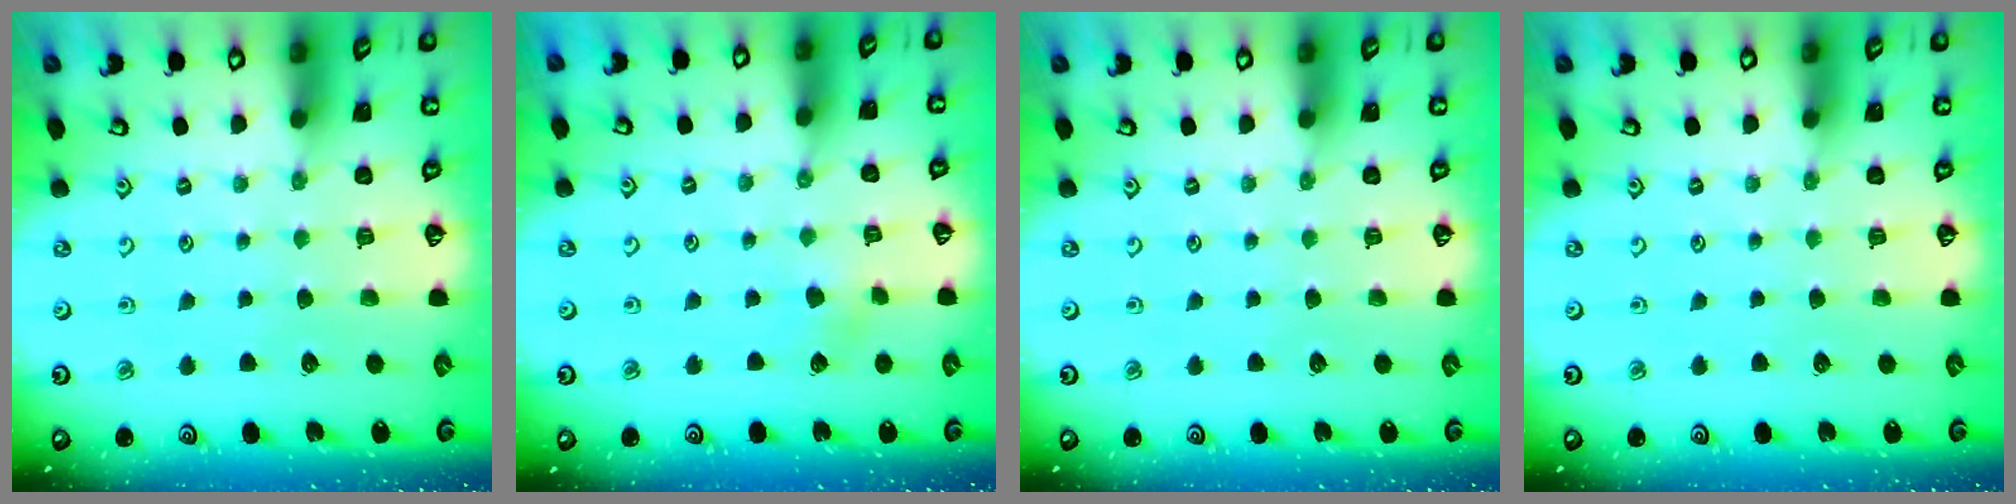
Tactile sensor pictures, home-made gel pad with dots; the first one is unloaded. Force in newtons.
{"total": 1.8, "press": 1.8, "slide": 0.2}
{"total": 0.0}
{"total": 0.0}